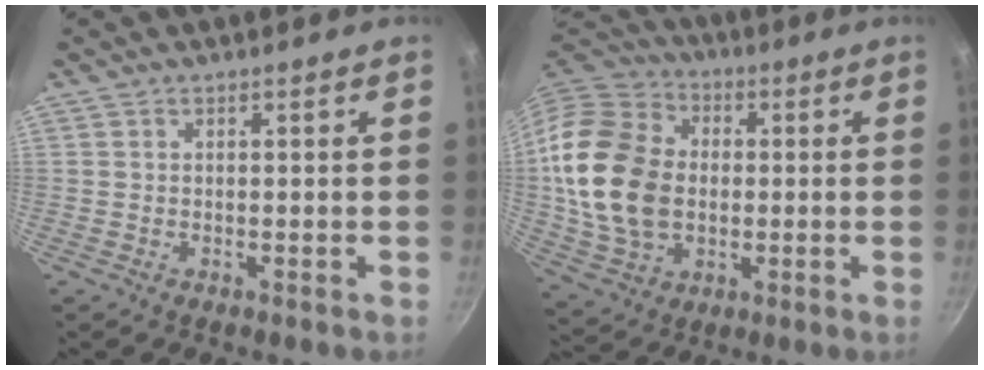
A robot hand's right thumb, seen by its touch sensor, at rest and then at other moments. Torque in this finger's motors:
{"motor_torque": [-0.40, 1.44, 1.27, -1.20, 0.19]}